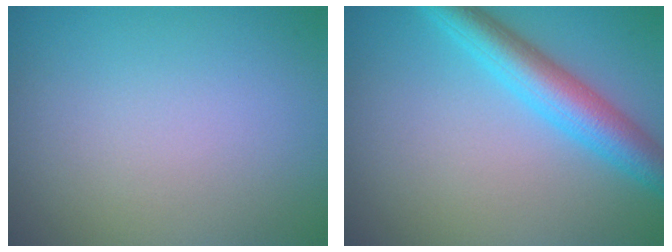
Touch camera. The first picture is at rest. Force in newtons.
{"total": 5.0, "press": 5.0, "slide": 0.2}